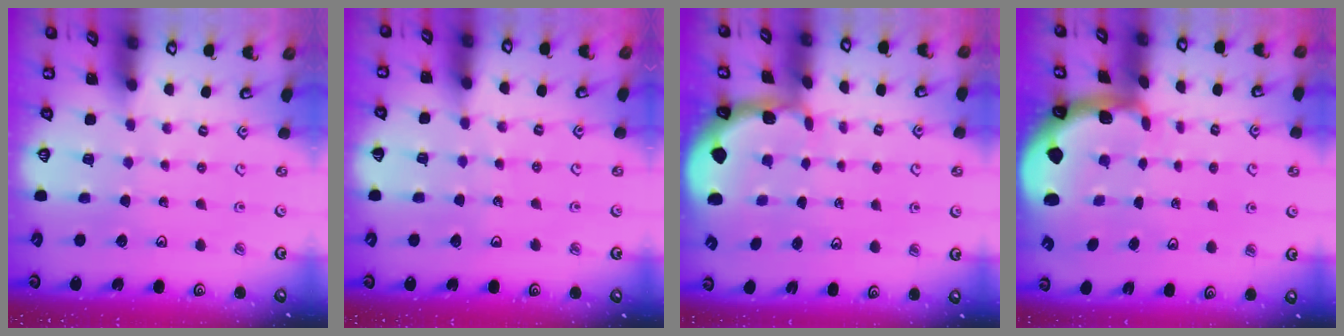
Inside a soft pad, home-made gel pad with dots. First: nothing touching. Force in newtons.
{"total": 3.2, "press": 3.2, "slide": 0.3}
{"total": 0.8, "press": 0.8, "slide": 0.2}
{"total": 1.7, "press": 1.7, "slide": 0.4}